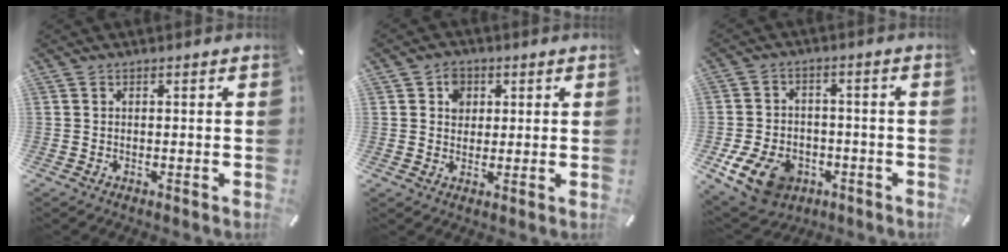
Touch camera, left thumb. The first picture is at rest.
{"total": 4.7, "force": [1.5, 4.2, 1.6], "torque": [-0.018, 0.001, 0.020]}
{"total": 11.6, "force": [-5.4, 8.2, 6.2], "torque": [-0.125, 0.032, -0.094]}